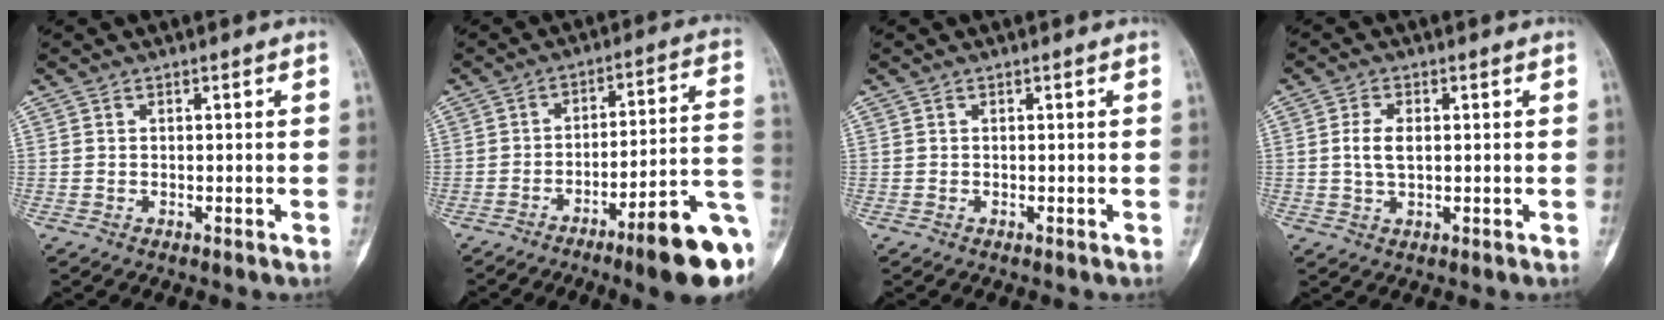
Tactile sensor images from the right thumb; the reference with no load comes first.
{"total": 17.2, "force": [-7.5, 2.9, 15.2], "torque": [-0.169, 0.052, -0.103]}
{"total": 0.0}
{"total": 4.2, "force": [0.4, 2.3, 3.4], "torque": [-0.072, 0.000, 0.009]}